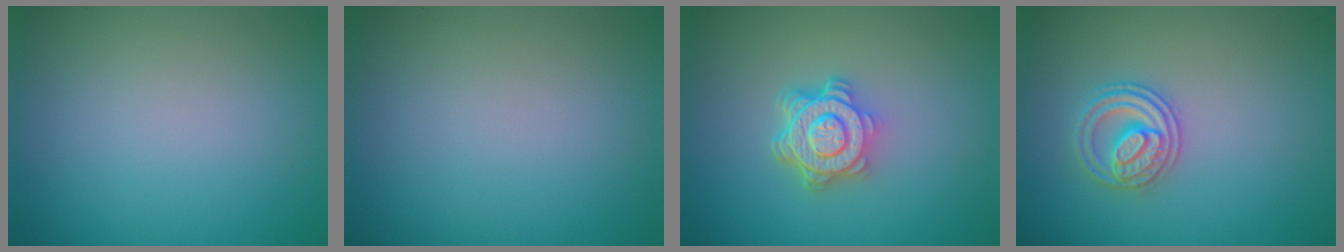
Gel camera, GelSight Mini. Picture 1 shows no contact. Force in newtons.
{"total": 0.0}
{"total": 4.8, "press": 3.7, "slide": 3.1}
{"total": 2.7, "press": 2.6, "slide": 0.3}